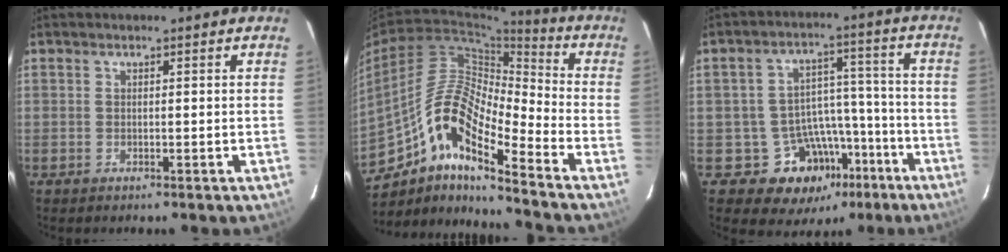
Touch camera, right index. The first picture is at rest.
{"total": 14.3, "force": [-8.3, 3.0, 11.2], "torque": [-0.191, 0.004, -0.167]}
{"total": 12.5, "force": [-7.1, 9.7, 3.3], "torque": [-0.056, 0.049, -0.082]}